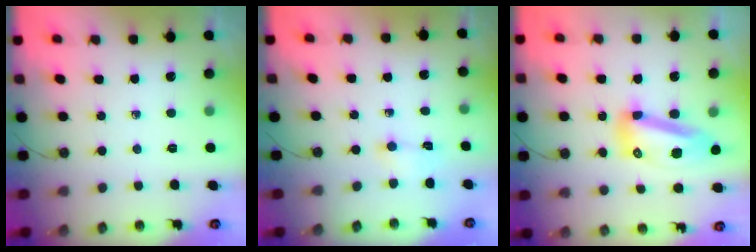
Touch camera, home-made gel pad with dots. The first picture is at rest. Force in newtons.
{"total": 1.9, "press": 1.7, "slide": 0.7}
{"total": 12.7, "press": 12.6, "slide": 1.5}